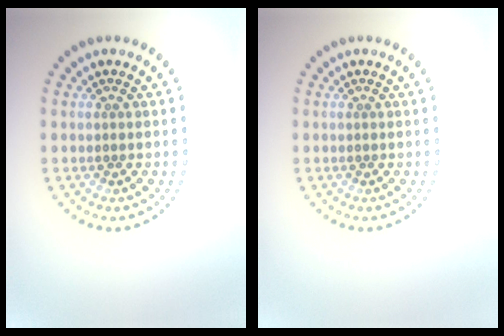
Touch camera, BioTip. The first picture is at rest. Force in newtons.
{"total": 0.0}